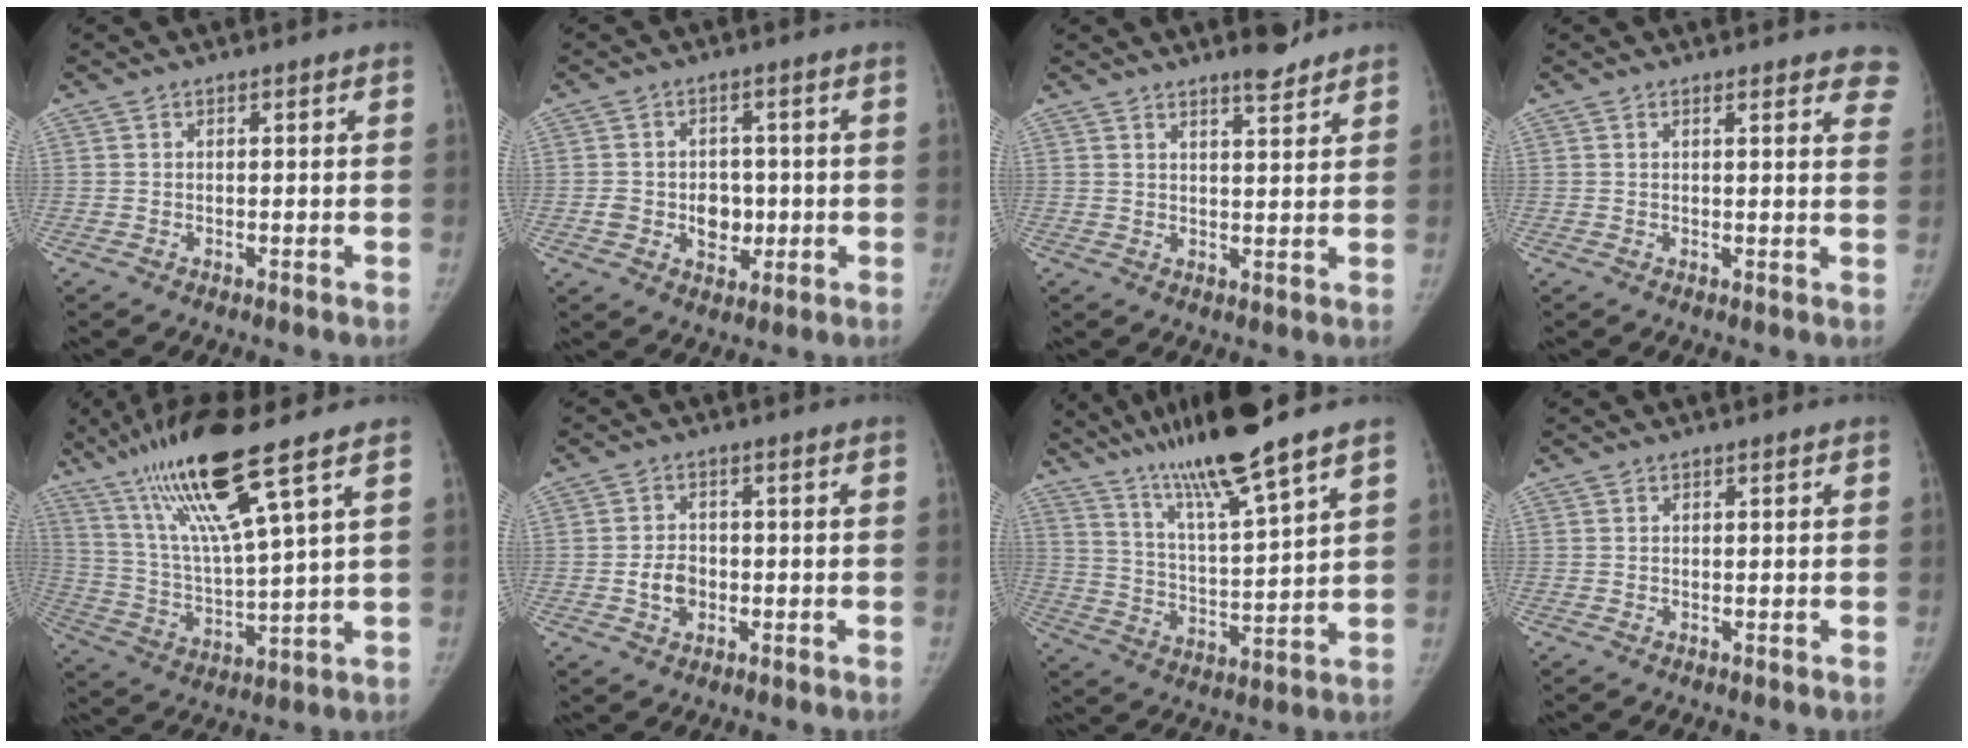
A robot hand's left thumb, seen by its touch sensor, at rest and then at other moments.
{"total": 6.5, "force": [-1.0, 5.2, 3.9], "torque": [-0.024, 0.007, -0.008]}
{"total": 4.3, "force": [3.6, 0.8, 2.3], "torque": [-0.025, -0.028, 0.052]}
{"total": 7.2, "force": [5.9, 1.9, 3.6], "torque": [-0.010, -0.019, 0.047]}
{"total": 17.3, "force": [10.7, 0.8, 13.6], "torque": [-0.264, -0.043, 0.204]}
{"total": 4.1, "force": [-0.9, 3.1, 2.4], "torque": [-0.030, 0.009, -0.016]}
{"total": 15.9, "force": [12.2, 0.0, 10.2], "torque": [-0.173, -0.057, 0.219]}
{"total": 0.0}